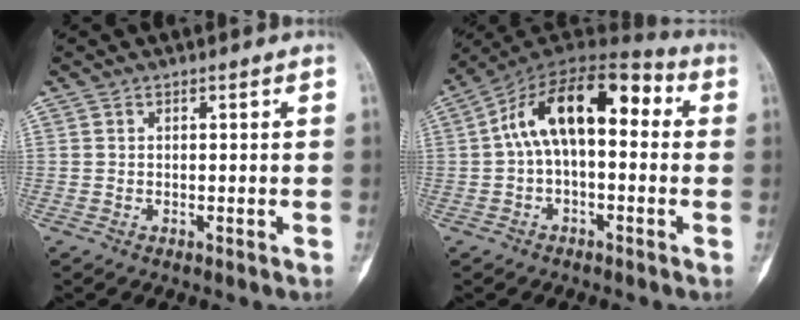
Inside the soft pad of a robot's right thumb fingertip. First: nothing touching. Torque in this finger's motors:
{"motor_torque": [0.25, 0.37, 1.19, -0.67, 0.42]}